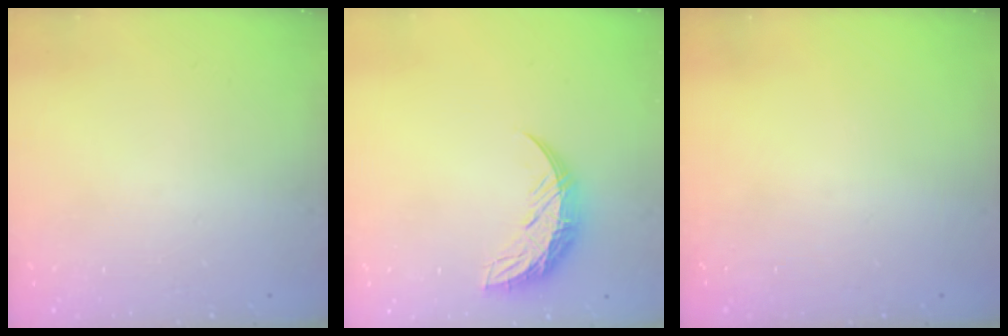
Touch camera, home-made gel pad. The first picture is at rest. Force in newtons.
{"total": 10.7, "press": 10.7, "slide": 0.4}
{"total": 0.0}